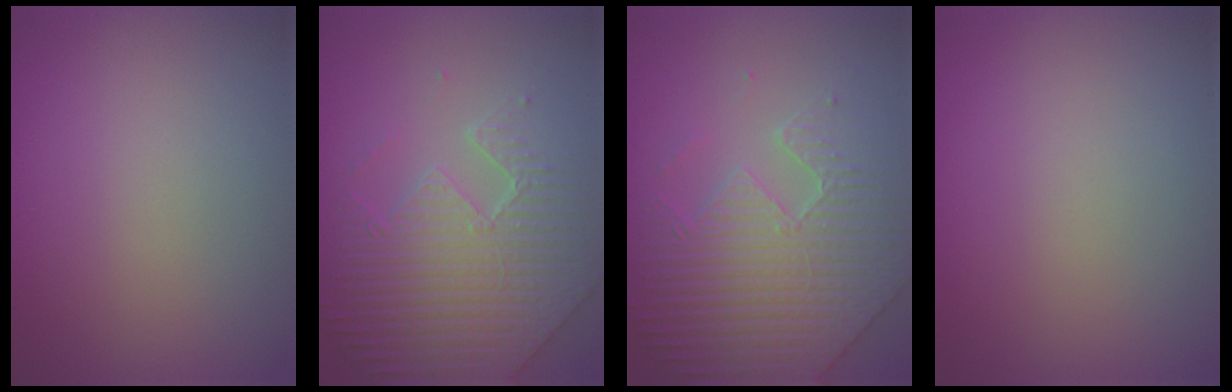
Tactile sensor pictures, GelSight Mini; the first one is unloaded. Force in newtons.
{"total": 8.8, "press": 6.3, "slide": 6.1}
{"total": 7.6, "press": 6.1, "slide": 4.5}
{"total": 0.0}